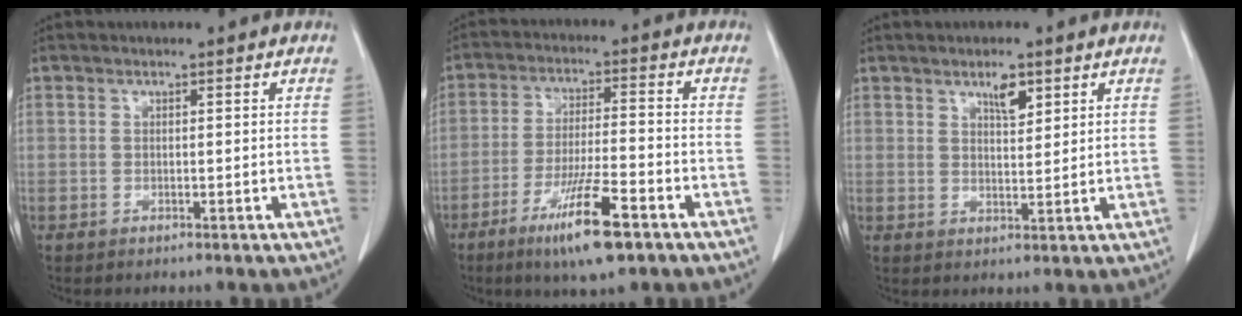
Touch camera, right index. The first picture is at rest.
{"total": 10.9, "force": [-6.3, 1.0, 8.9], "torque": [-0.162, -0.024, -0.109]}
{"total": 3.5, "force": [2.1, 1.1, 2.5], "torque": [-0.044, -0.003, 0.036]}